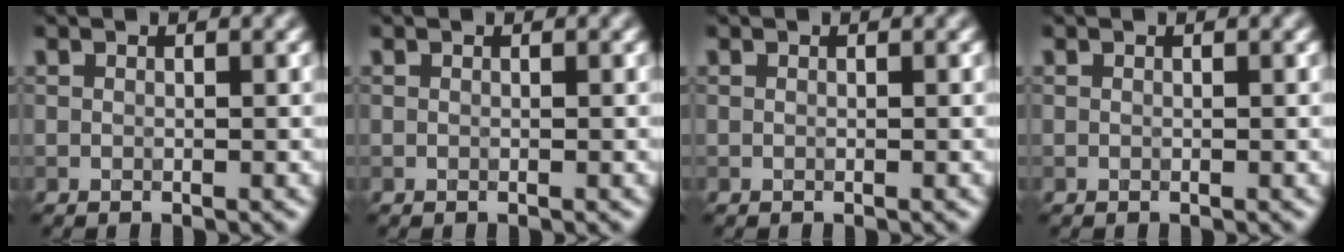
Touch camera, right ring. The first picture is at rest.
{"total": 0.0}
{"total": 0.0}
{"total": 0.0}